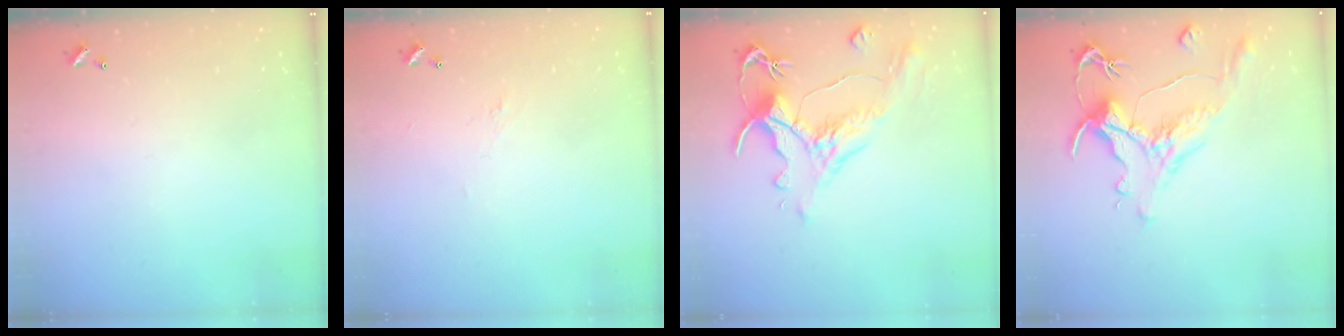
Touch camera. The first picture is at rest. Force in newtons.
{"total": 1.6, "press": 1.5, "slide": 0.5}
{"total": 1.5, "press": 0.1, "slide": 1.5}
{"total": 1.5, "press": 0.4, "slide": 1.5}